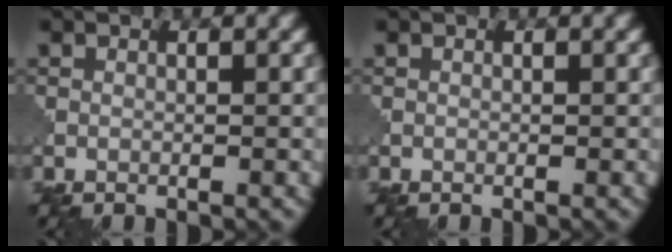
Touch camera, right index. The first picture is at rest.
{"total": 0.0}